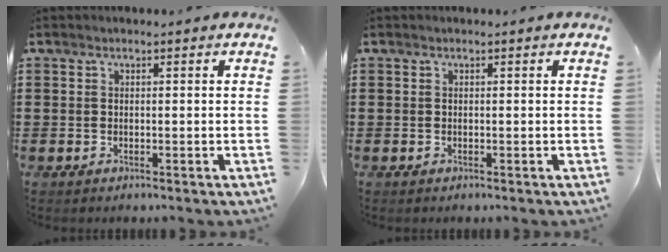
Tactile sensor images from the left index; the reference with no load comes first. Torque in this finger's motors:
{"motor_torque": [0.00, 0.00, -0.01, 0.01]}